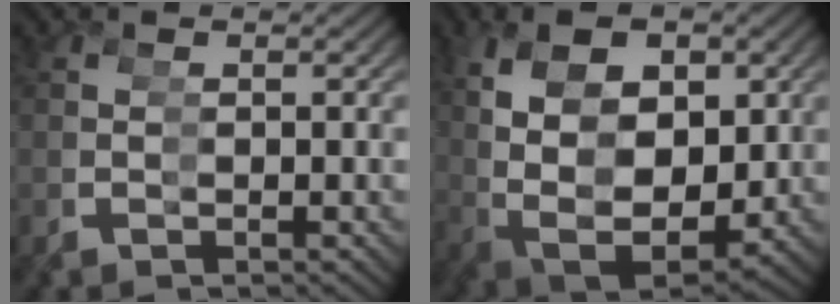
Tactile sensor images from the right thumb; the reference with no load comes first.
{"total": 10.4, "force": [0.3, 8.0, 6.6], "torque": [-0.157, -0.031, 0.021]}